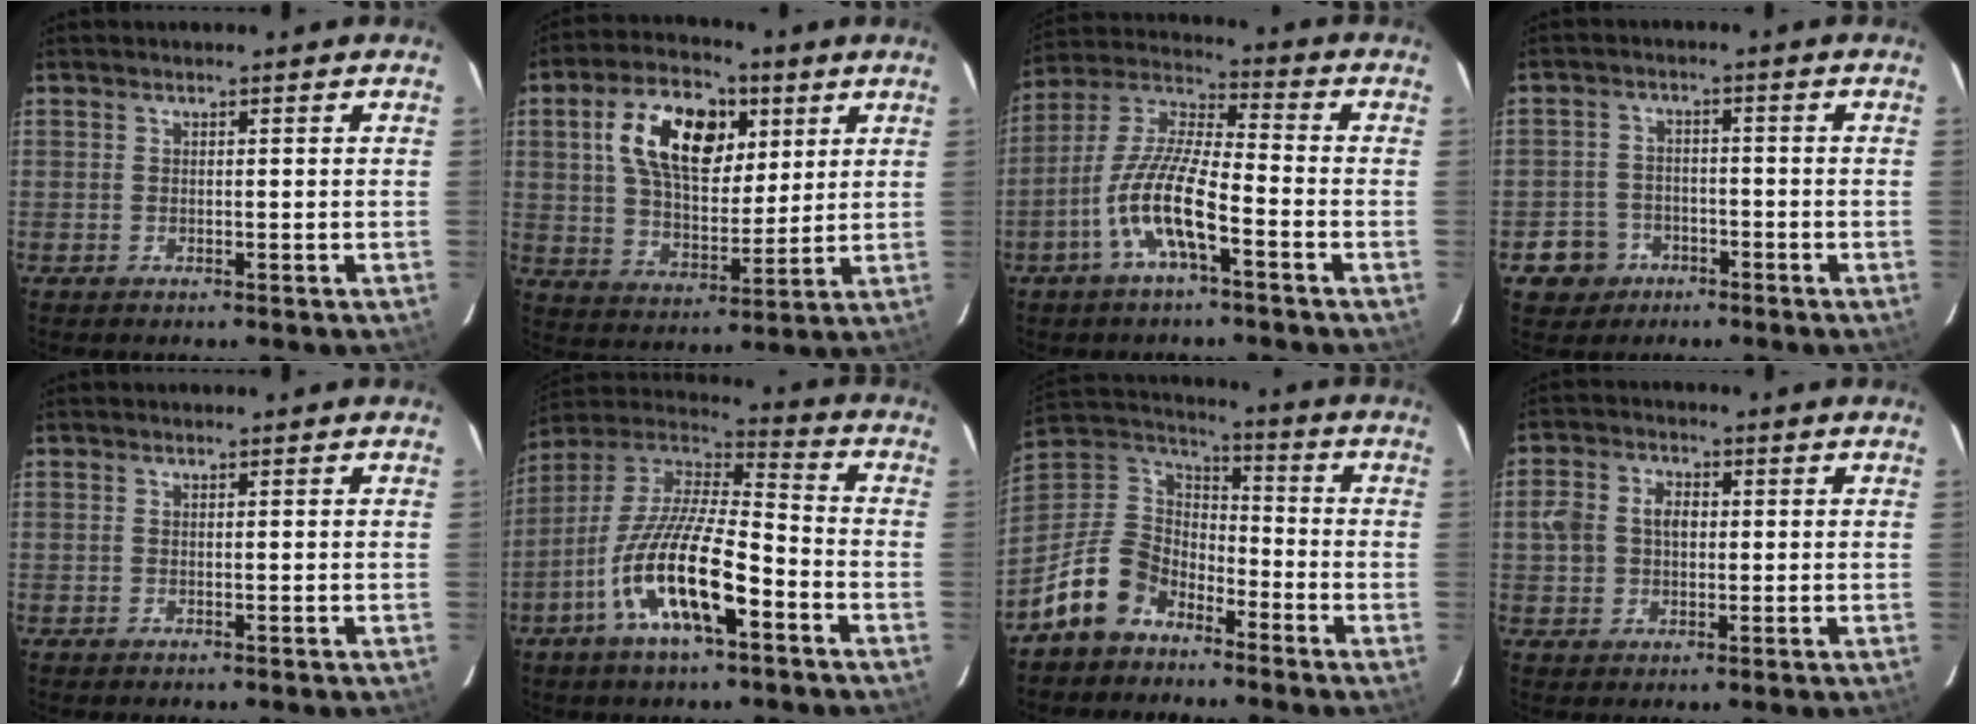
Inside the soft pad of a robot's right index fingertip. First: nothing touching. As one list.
[{"total": 16.3, "force": [5.7, 9.2, 12.1], "torque": [-0.222, 0.020, 0.101]}, {"total": 12.0, "force": [-5.3, 2.5, 10.5], "torque": [-0.219, 0.001, -0.106]}, {"total": 6.2, "force": [-3.1, 5.3, 0.7], "torque": [-0.031, 0.020, -0.046]}, {"total": 0.0}, {"total": 17.8, "force": [-7.9, 4.9, 15.1], "torque": [-0.292, -0.019, -0.155]}, {"total": 13.0, "force": [-8.6, 8.1, 5.3], "torque": [-0.134, 0.027, -0.159]}, {"total": 6.4, "force": [0.3, 5.1, 3.8], "torque": [-0.078, 0.019, 0.006]}]